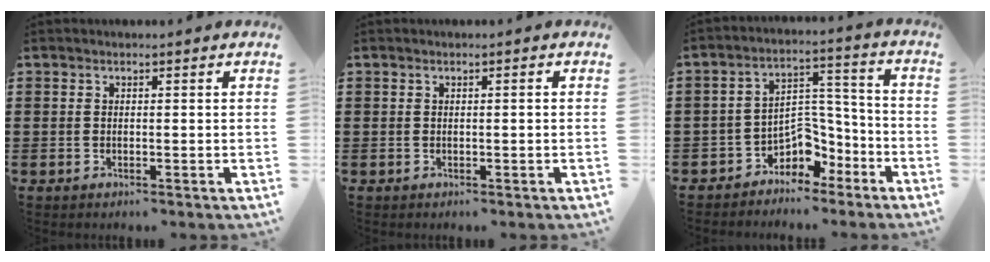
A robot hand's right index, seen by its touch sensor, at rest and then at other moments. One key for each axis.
{"total": 0.5, "fx": -0.2, "fy": -0.2, "fz": 0.4, "tx": -0.006, "ty": -0.003, "tz": -0.003}
{"total": 5.2, "fx": -3.0, "fy": 4.1, "fz": 1.5, "tx": -0.039, "ty": 0.005, "tz": -0.056}